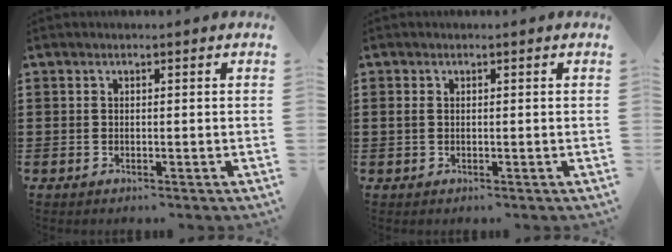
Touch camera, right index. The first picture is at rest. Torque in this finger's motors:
{"motor_torque": [-0.15, 0.54, -0.05, -0.01]}